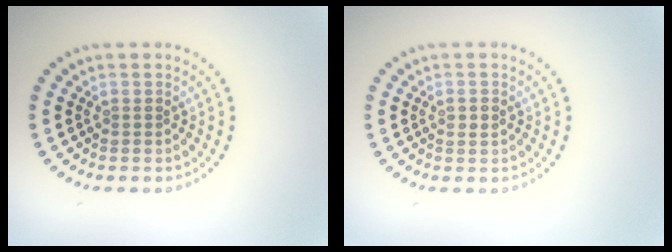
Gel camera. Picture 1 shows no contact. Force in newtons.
{"total": 1.0, "press": 1.0, "slide": 0.2}